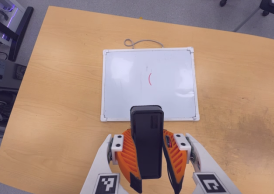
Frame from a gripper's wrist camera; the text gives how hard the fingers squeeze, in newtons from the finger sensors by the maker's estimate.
{"total": 11.6, "left": 9.7, "right": 13.4}